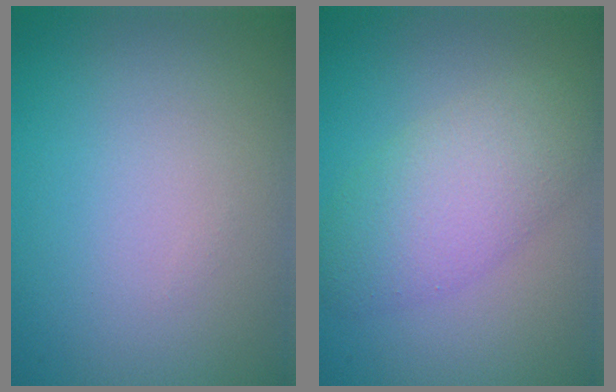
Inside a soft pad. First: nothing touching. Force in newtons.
{"total": 4.9, "press": 4.9, "slide": 0.3}